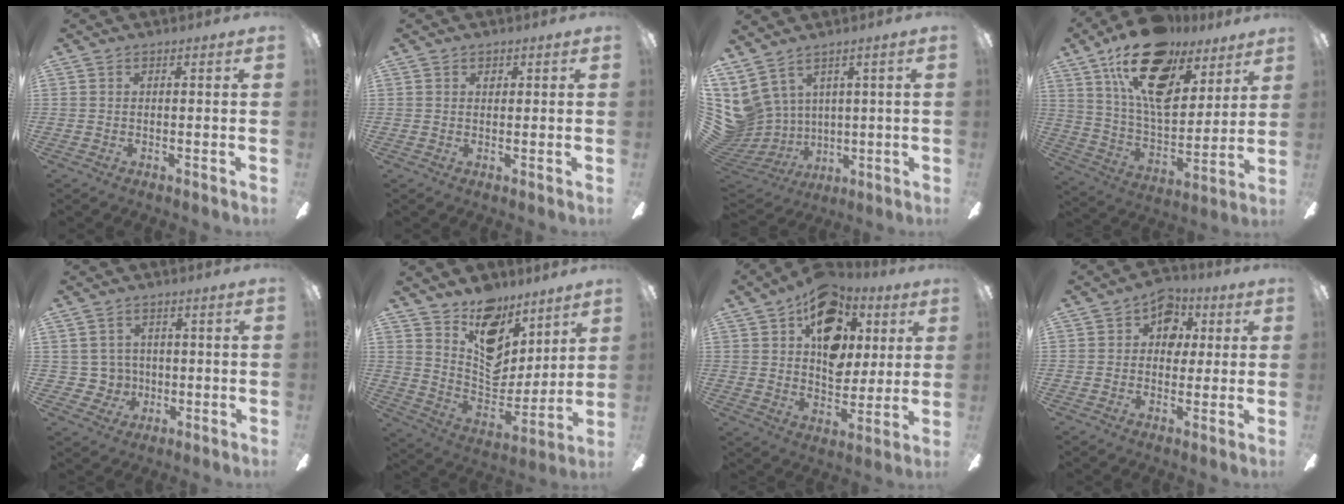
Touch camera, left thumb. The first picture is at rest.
{"total": 1.0, "force": [0.6, 0.7, 0.4], "torque": [-0.003, 0.001, 0.008]}
{"total": 9.6, "force": [5.2, 7.4, 3.3], "torque": [-0.127, -0.045, 0.108]}
{"total": 21.9, "force": [13.2, 11.3, 13.4], "torque": [-0.217, -0.067, 0.231]}
{"total": 5.5, "force": [0.8, 5.4, 0.4], "torque": [-0.029, 0.000, 0.020]}
{"total": 14.6, "force": [9.9, 9.1, 5.8], "torque": [-0.085, -0.079, 0.183]}
{"total": 18.8, "force": [8.6, 12.6, 11.0], "torque": [-0.157, -0.034, 0.156]}
{"total": 7.6, "force": [2.4, 6.3, 3.6], "torque": [-0.047, 0.001, 0.040]}